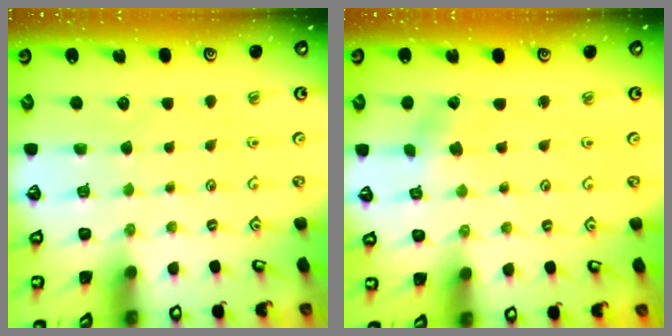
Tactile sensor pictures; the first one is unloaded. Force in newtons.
{"total": 1.6, "press": 1.6, "slide": 0.1}